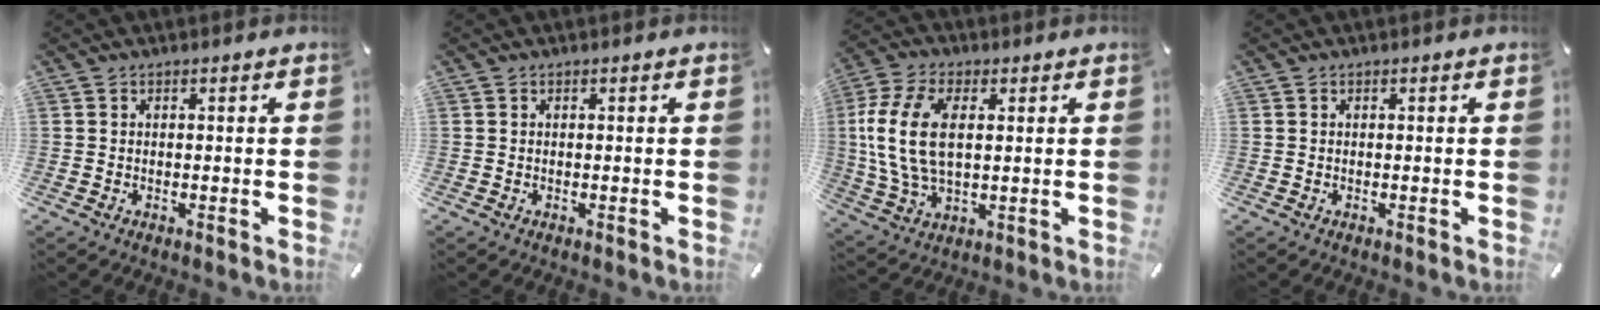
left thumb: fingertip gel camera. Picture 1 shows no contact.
{"total": 0.0}
{"total": 13.4, "force": [2.2, 7.9, 10.6], "torque": [-0.244, 0.001, 0.037]}
{"total": 0.0}